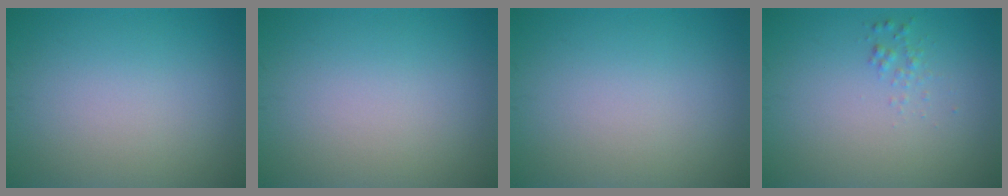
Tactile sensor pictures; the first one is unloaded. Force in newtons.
{"total": 0.0}
{"total": 0.0}
{"total": 0.8, "press": 0.8, "slide": 0.0}